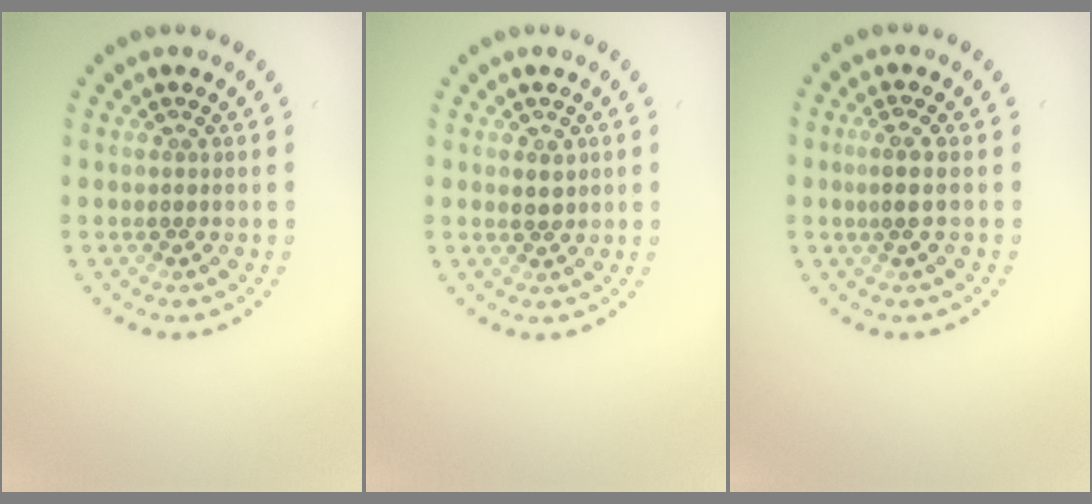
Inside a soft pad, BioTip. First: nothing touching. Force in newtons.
{"total": 1.1, "press": 1.1, "slide": 0.3}
{"total": 1.7, "press": 1.3, "slide": 1.1}